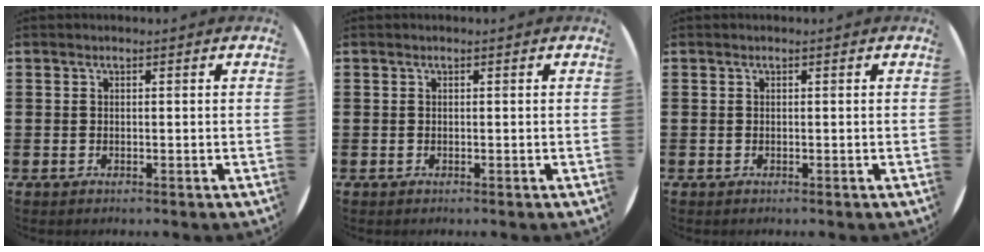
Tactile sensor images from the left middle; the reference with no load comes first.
{"total": 0.0}
{"total": 0.0}